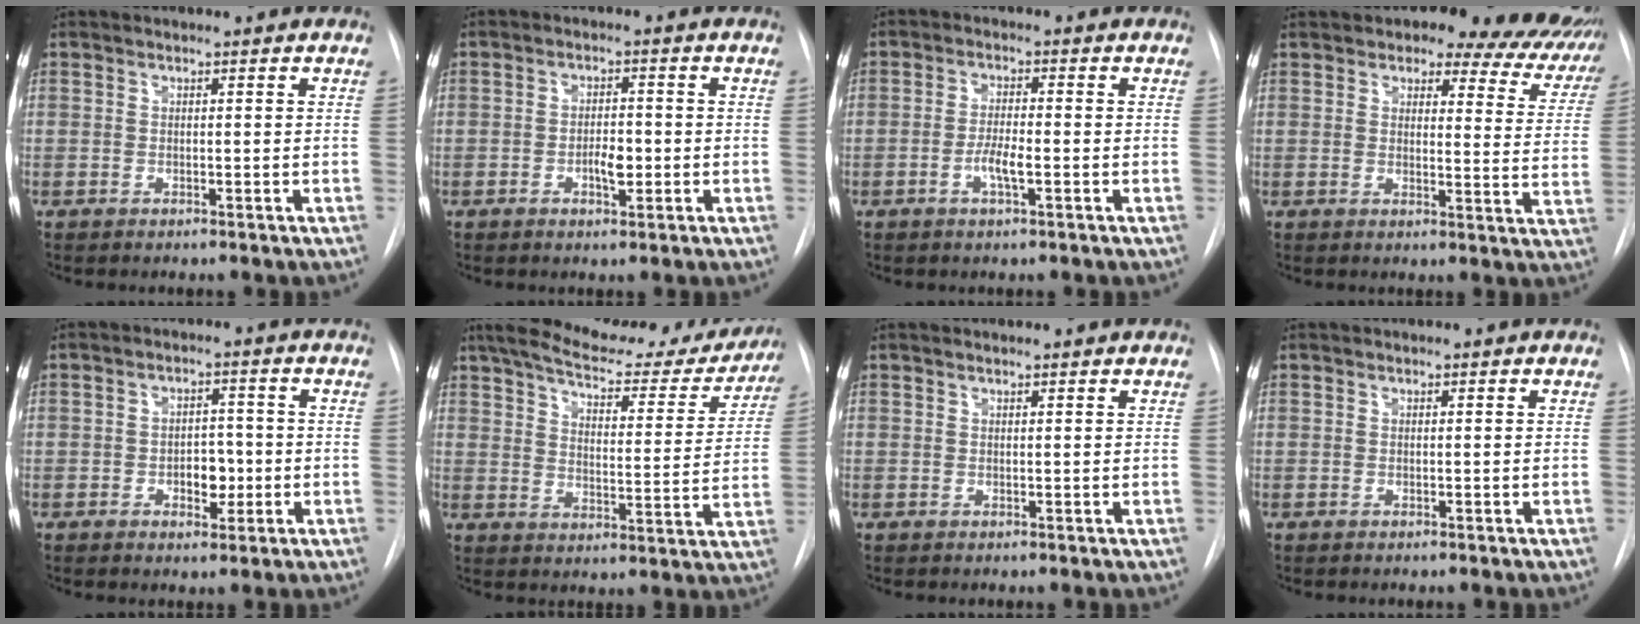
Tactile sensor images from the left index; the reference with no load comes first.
{"total": 3.4, "force": [-1.4, 1.3, 2.9], "torque": [-0.048, -0.001, -0.021]}
{"total": 3.6, "force": [-1.7, 0.5, 3.2], "torque": [-0.062, -0.005, -0.031]}
{"total": 17.6, "force": [14.0, 7.0, 8.1], "torque": [-0.082, -0.018, 0.145]}
{"total": 4.3, "force": [-1.5, 2.5, 3.2], "torque": [-0.039, 0.002, -0.019]}
{"total": 20.7, "force": [18.1, 5.3, 8.5], "torque": [-0.126, -0.011, 0.232]}
{"total": 0.7, "force": [0.6, 0.0, 0.3], "torque": [-0.008, 0.010, 0.012]}
{"total": 0.0}